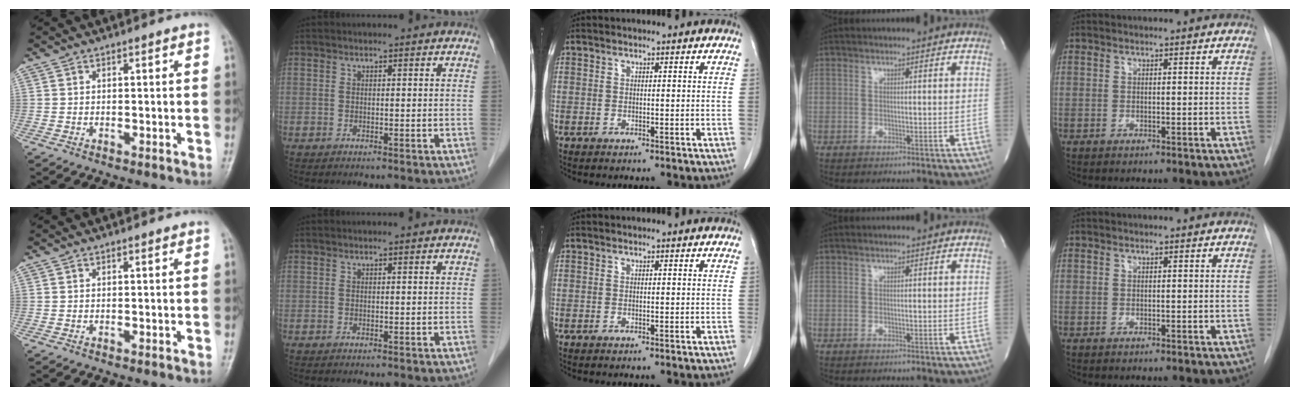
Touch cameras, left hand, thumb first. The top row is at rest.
{}